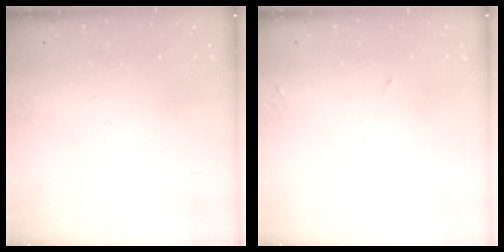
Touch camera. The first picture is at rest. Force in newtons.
{"total": 4.3, "press": 4.3, "slide": 0.7}